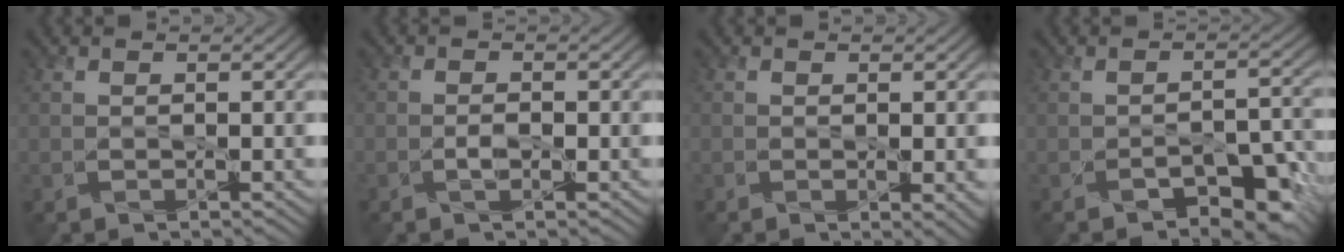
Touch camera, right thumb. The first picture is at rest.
{"total": 1.3, "force": [-0.7, 0.5, 1.0], "torque": [-0.016, 0.003, -0.017]}
{"total": 1.9, "force": [-0.3, 1.0, 1.6], "torque": [-0.020, -0.004, -0.007]}
{"total": 5.6, "force": [-3.3, 2.6, 3.6], "torque": [-0.041, -0.002, -0.049]}